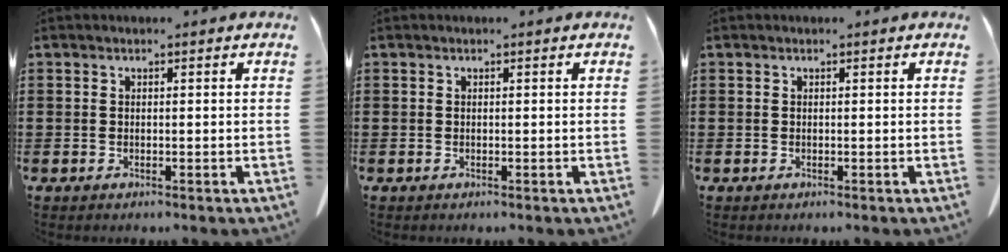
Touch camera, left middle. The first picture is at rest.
{"total": 0.0}
{"total": 0.0}